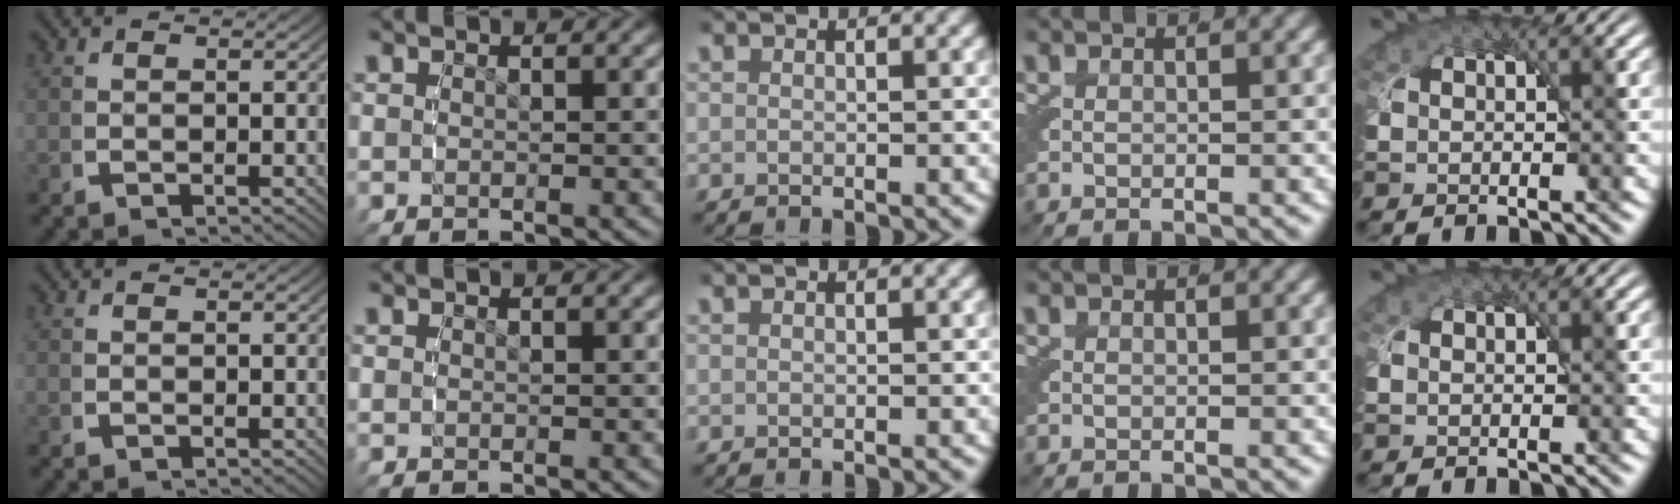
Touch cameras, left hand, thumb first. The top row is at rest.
{}